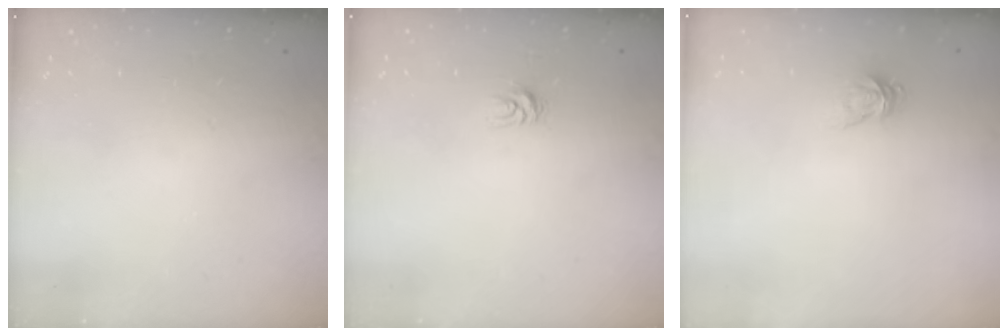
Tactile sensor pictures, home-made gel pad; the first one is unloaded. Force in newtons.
{"total": 4.0, "press": 4.0, "slide": 0.2}
{"total": 3.8, "press": 3.8, "slide": 0.4}